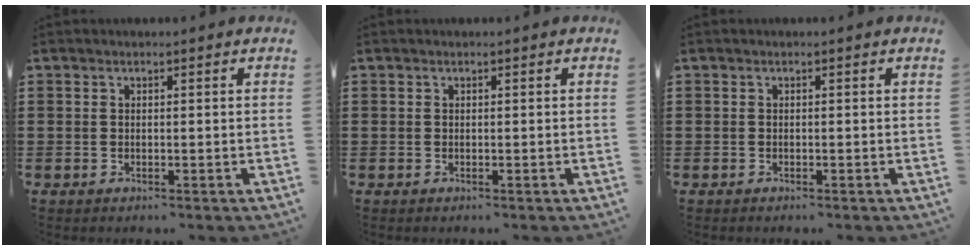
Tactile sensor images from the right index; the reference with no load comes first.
{"total": 0.0}
{"total": 0.0}